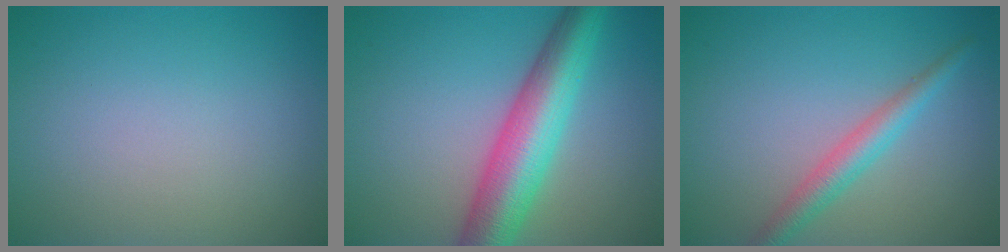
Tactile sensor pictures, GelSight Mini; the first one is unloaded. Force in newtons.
{"total": 7.9, "press": 7.9, "slide": 0.2}
{"total": 2.8, "press": 2.8, "slide": 0.0}